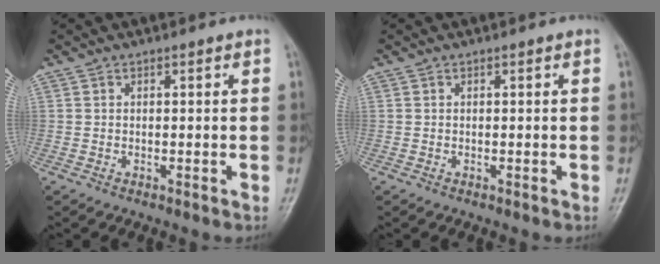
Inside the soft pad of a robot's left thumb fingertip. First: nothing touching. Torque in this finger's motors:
{"motor_torque": [0.00, 0.00, -0.03, 0.00, 0.00]}